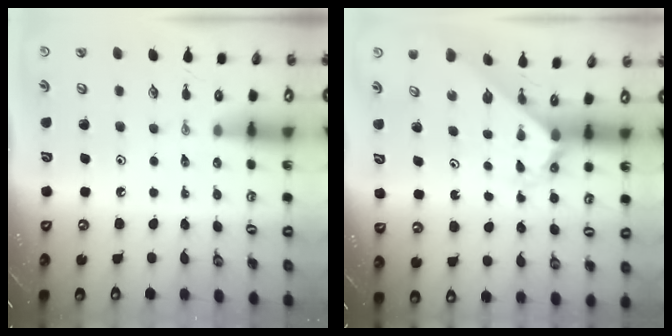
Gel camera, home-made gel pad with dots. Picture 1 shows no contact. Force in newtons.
{"total": 2.3, "press": 2.3, "slide": 0.2}